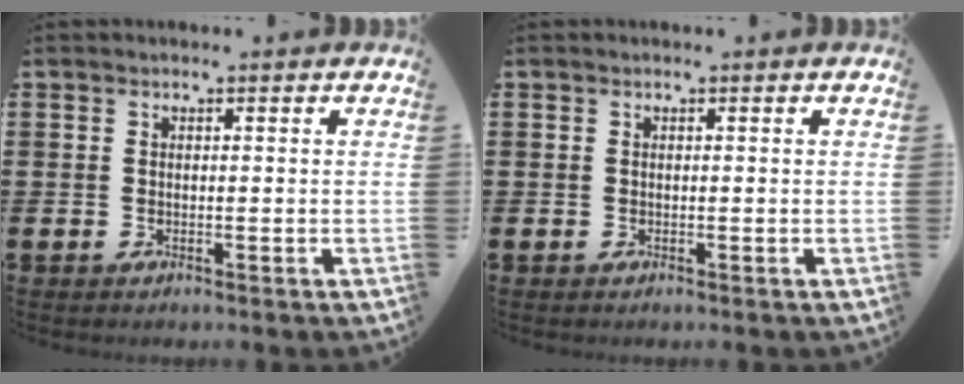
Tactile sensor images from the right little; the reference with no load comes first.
{"total": 0.0}